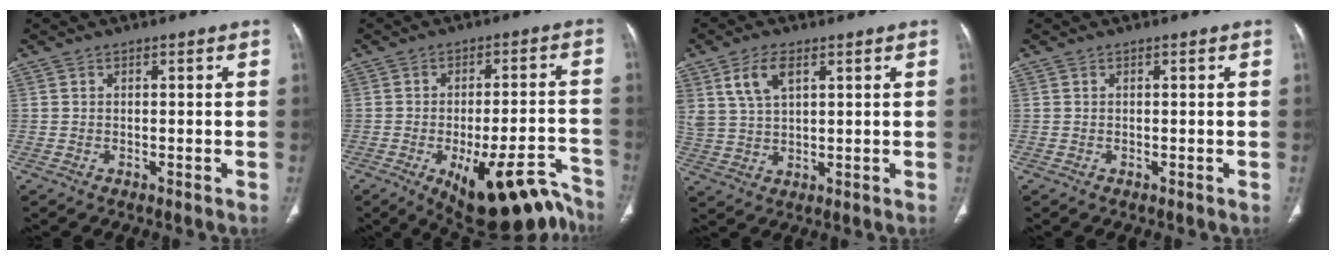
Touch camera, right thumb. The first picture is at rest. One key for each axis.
{"total": 17.9, "fx": -13.0, "fy": 5.8, "fz": 10.8, "tx": -0.063, "ty": 0.078, "tz": -0.176}
{"total": 6.8, "fx": 3.4, "fy": 3.5, "fz": 4.8, "tx": -0.094, "ty": -0.009, "tz": 0.073}
{"total": 0.0}